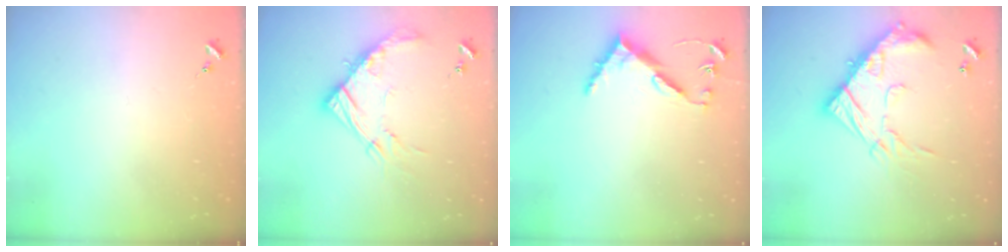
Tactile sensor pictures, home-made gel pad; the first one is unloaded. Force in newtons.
{"total": 15.1, "press": 15.1, "slide": 1.5}
{"total": 8.2, "press": 8.1, "slide": 0.6}
{"total": 21.7, "press": 21.6, "slide": 1.9}